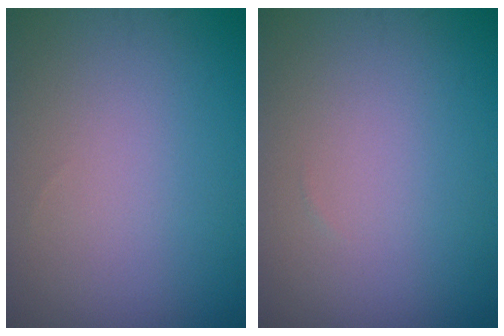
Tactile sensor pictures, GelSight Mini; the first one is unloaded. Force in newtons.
{"total": 0.0}